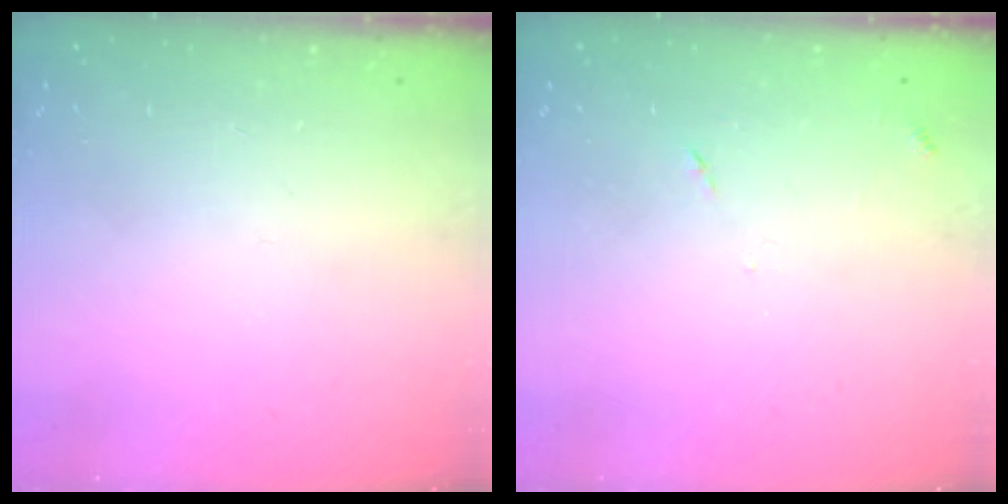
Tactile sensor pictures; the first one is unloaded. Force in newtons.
{"total": 7.4, "press": 7.4, "slide": 0.7}